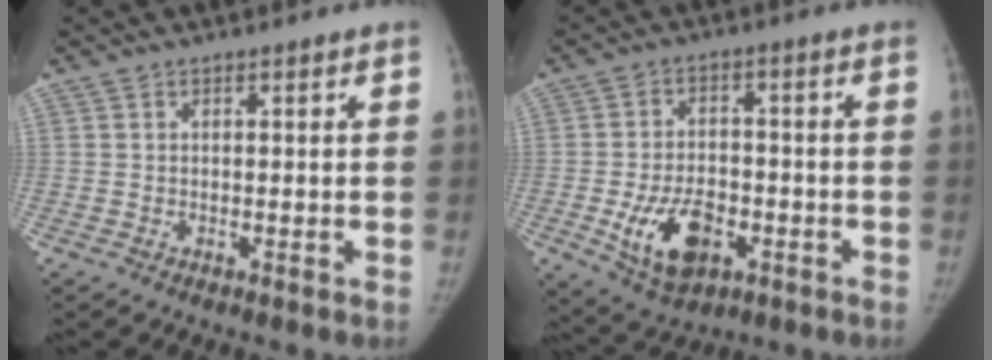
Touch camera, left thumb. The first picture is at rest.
{"total": 11.5, "force": [-4.0, 7.0, 8.1], "torque": [-0.125, 0.011, -0.058]}